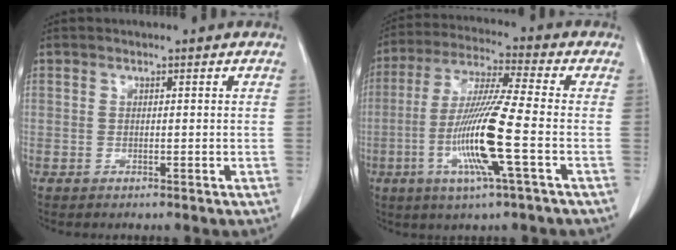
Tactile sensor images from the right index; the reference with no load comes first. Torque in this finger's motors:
{"motor_torque": [2.14, 0.00, 1.05, 0.20]}